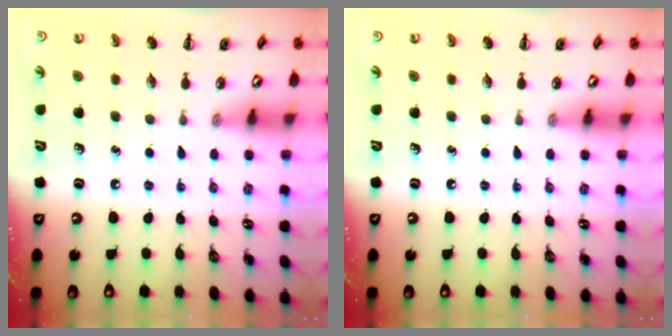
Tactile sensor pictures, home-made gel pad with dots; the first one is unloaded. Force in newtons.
{"total": 0.0}